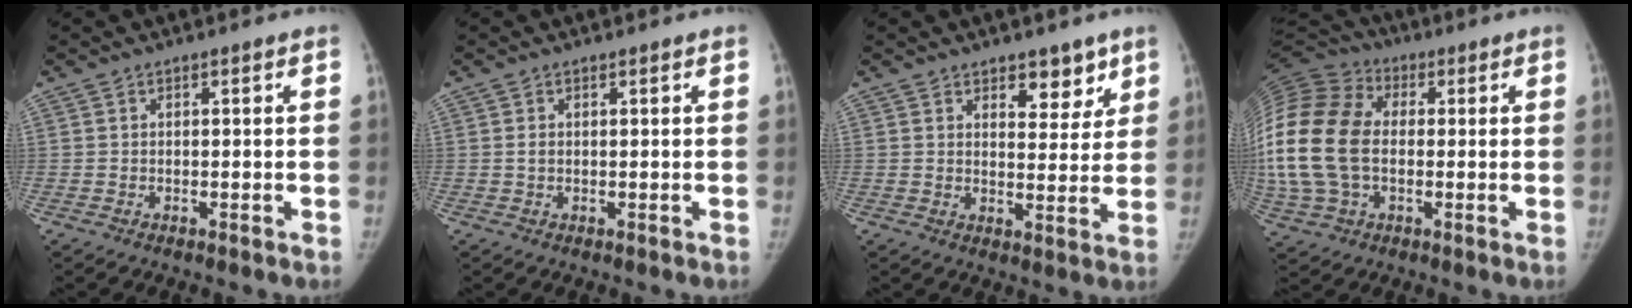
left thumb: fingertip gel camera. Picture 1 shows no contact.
{"total": 0.8, "force": [0.2, 0.6, 0.6], "torque": [-0.010, 0.000, 0.004]}
{"total": 6.3, "force": [4.2, 3.5, 3.2], "torque": [-0.007, -0.028, 0.060]}
{"total": 23.9, "force": [0.0, 16.4, 17.3], "torque": [-0.409, 0.017, 0.003]}